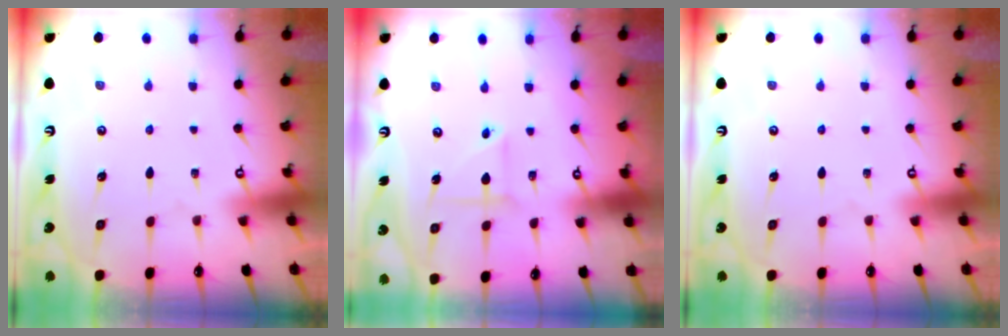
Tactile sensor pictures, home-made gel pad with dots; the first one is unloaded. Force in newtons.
{"total": 2.9, "press": 2.9, "slide": 0.2}
{"total": 0.0}